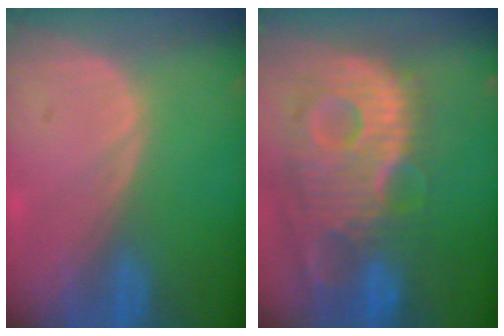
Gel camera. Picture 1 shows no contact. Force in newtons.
{"total": 13.7, "press": 11.8, "slide": 6.8}